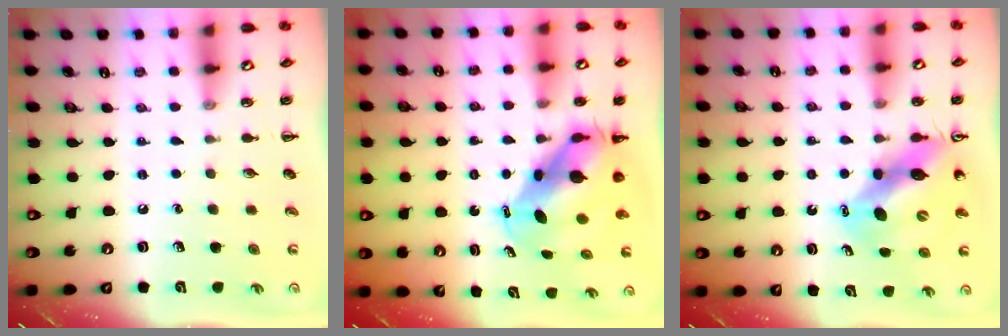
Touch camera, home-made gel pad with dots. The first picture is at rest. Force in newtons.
{"total": 7.8, "press": 7.5, "slide": 2.2}
{"total": 9.9, "press": 9.5, "slide": 2.8}